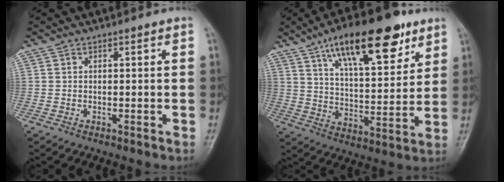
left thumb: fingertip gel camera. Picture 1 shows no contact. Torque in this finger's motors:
{"motor_torque": [0.28, 0.28, 0.24, 0.05, 0.05]}